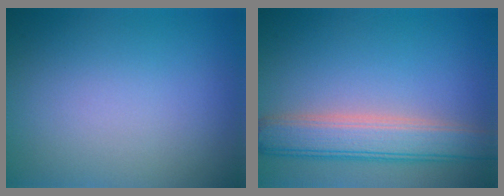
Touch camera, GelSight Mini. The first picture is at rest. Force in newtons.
{"total": 5.3, "press": 5.3, "slide": 0.4}